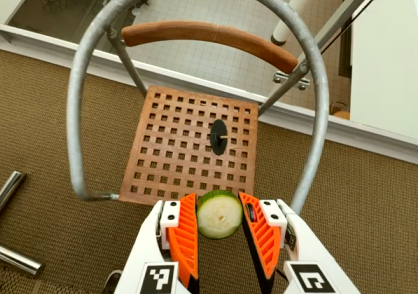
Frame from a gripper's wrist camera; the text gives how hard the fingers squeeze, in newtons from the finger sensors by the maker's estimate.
{"total": 8.8, "left": 9.3, "right": 8.4}